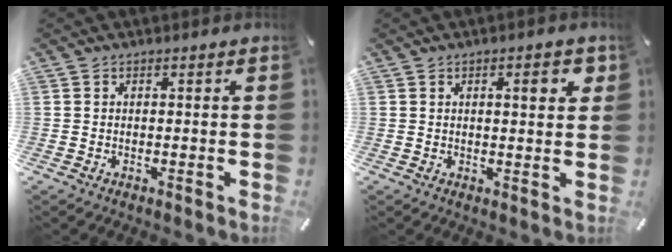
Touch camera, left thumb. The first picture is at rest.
{"total": 4.3, "force": [1.7, 1.4, 3.7], "torque": [-0.053, -0.004, 0.021]}